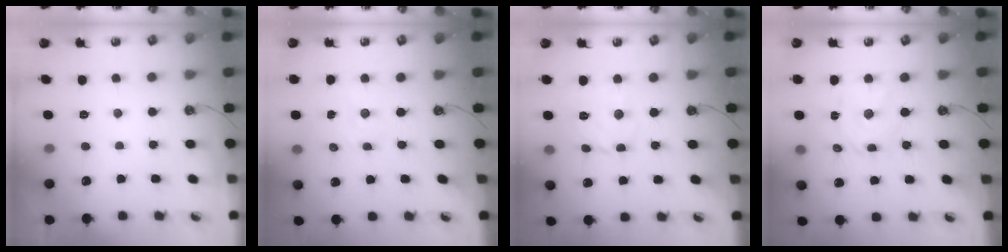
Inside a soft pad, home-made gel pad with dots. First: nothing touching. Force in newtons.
{"total": 1.8, "press": 1.8, "slide": 0.3}
{"total": 9.8, "press": 9.8, "slide": 1.1}
{"total": 8.2, "press": 8.1, "slide": 1.2}